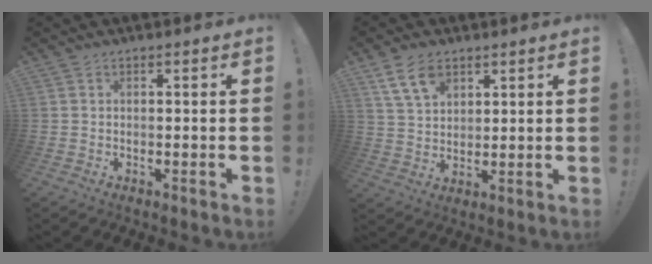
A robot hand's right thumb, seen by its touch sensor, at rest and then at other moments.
{"total": 9.4, "force": [5.5, 5.7, 5.0], "torque": [-0.091, -0.013, 0.109]}